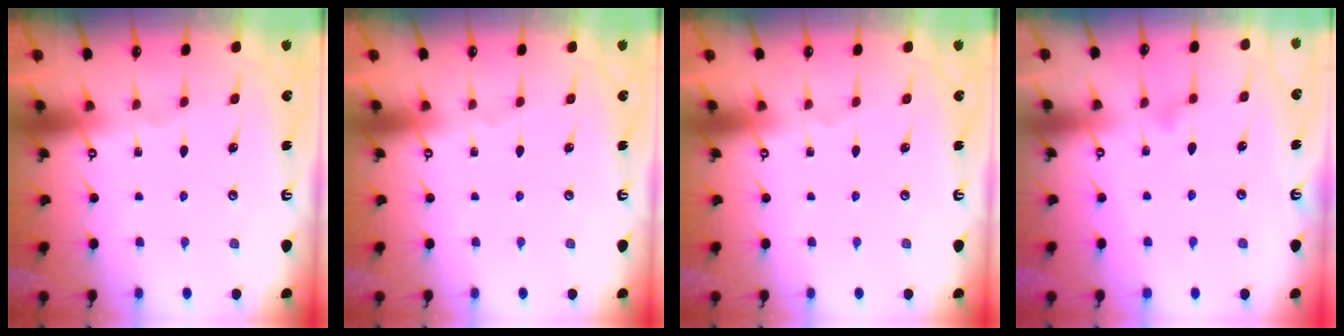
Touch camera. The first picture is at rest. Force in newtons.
{"total": 0.0}
{"total": 0.0}
{"total": 6.5, "press": 6.4, "slide": 0.4}